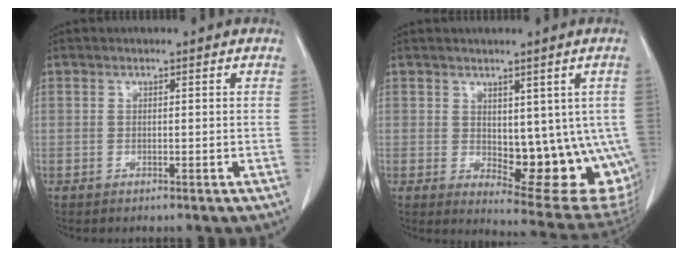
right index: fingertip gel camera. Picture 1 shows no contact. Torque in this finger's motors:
{"motor_torque": [0.80, 0.49, 0.48, 0.06]}